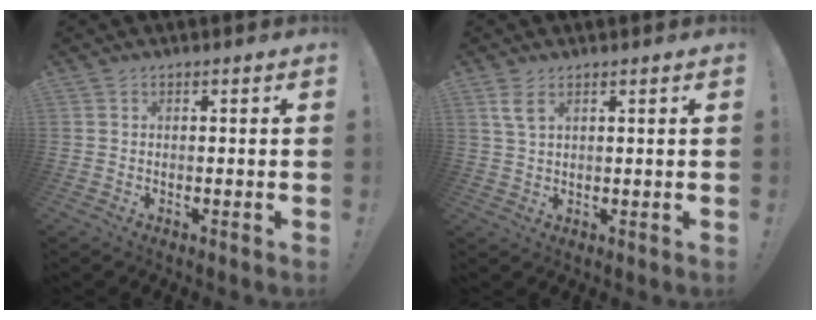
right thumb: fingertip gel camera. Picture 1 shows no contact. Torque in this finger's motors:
{"motor_torque": [0.08, 0.26, -0.10, 0.08, 0.18]}